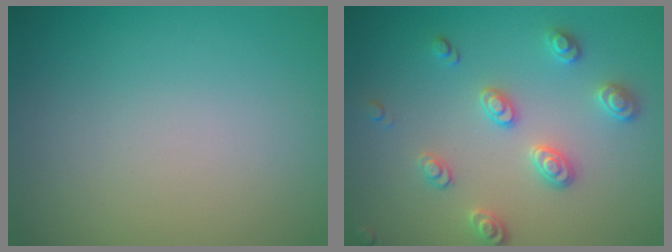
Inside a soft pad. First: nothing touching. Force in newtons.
{"total": 2.8, "press": 2.6, "slide": 1.1}